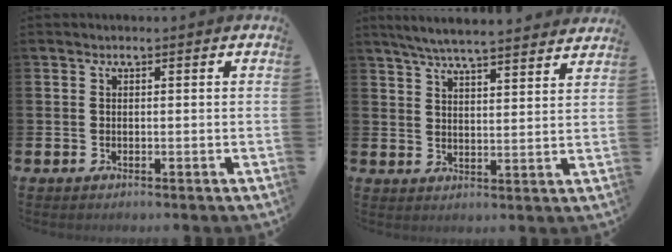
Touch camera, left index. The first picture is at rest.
{"total": 6.1, "force": [5.8, 0.1, 1.7], "torque": [-0.047, -0.033, 0.102]}